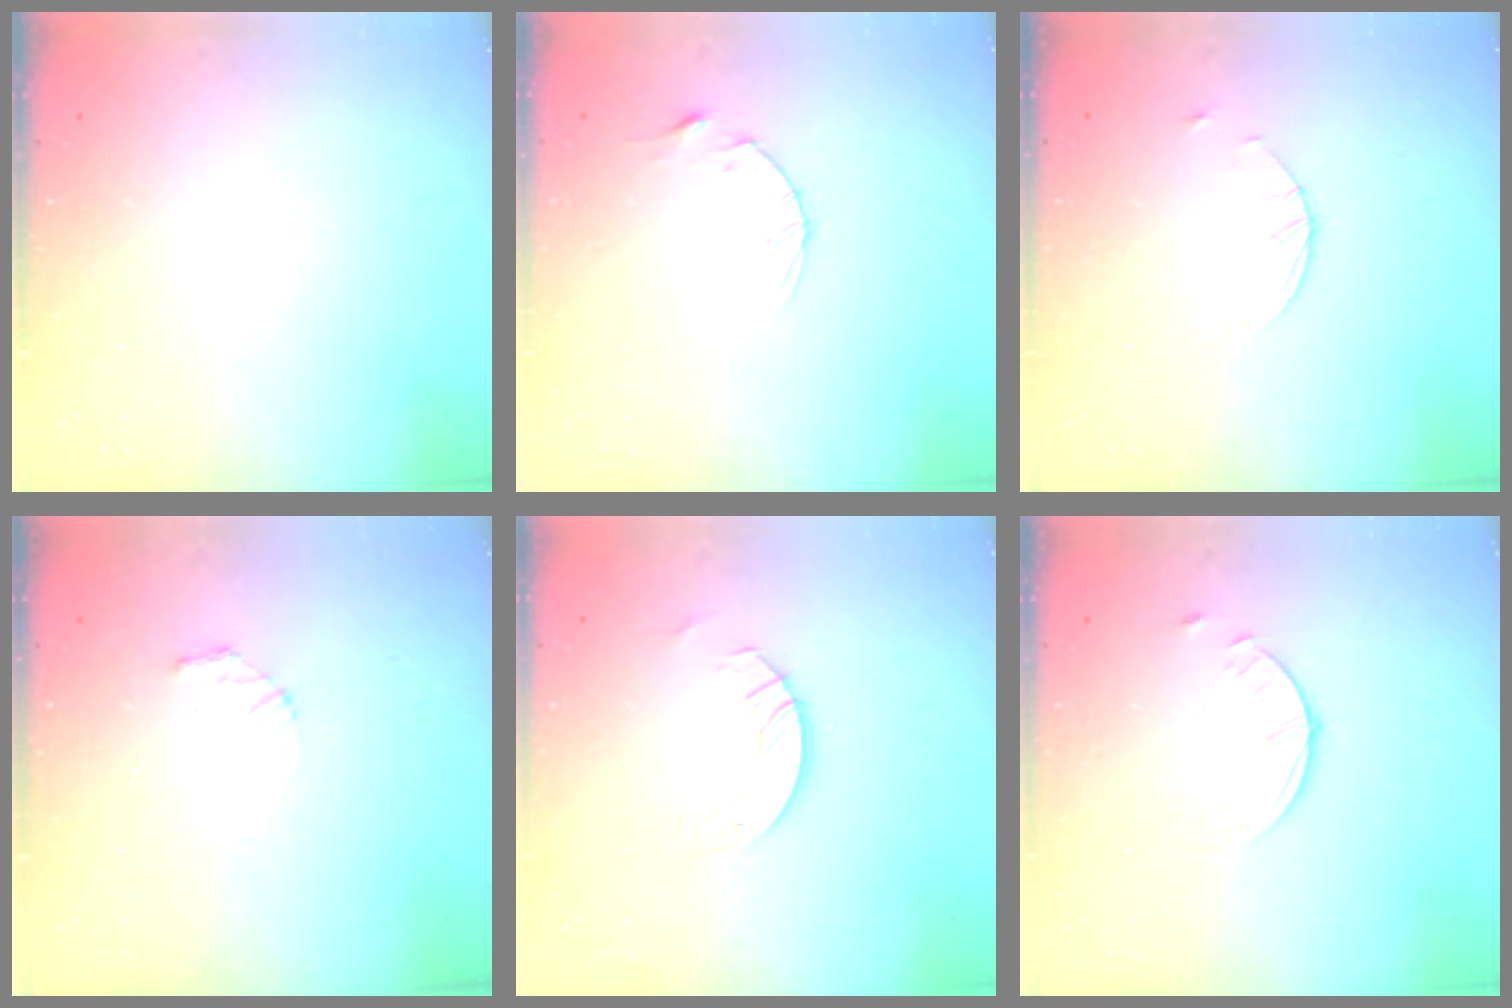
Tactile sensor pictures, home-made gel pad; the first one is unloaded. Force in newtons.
{"total": 4.5, "press": 4.5, "slide": 0.3}
{"total": 1.7, "press": 1.7, "slide": 0.3}
{"total": 2.1, "press": 2.1, "slide": 0.2}
{"total": 3.5, "press": 3.5, "slide": 0.3}
{"total": 2.5, "press": 2.5, "slide": 0.3}